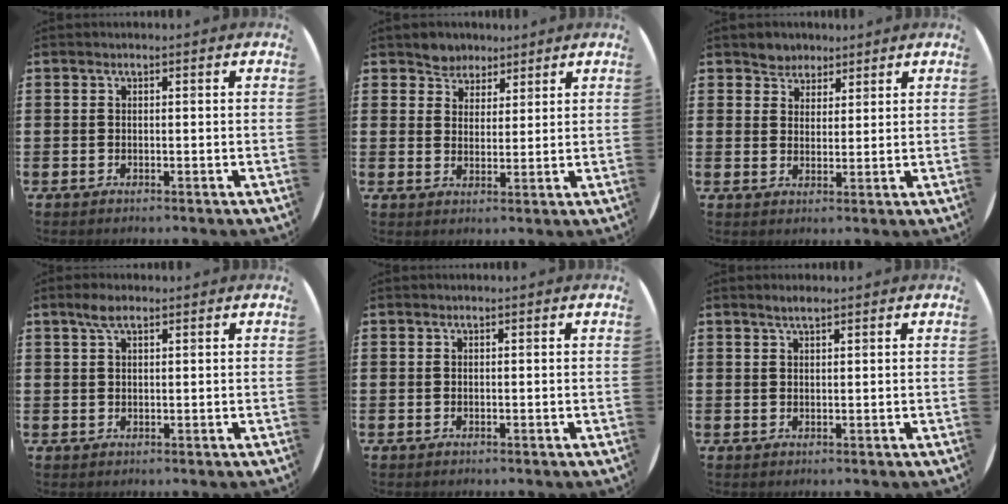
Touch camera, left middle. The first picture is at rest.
{"total": 3.4, "force": [2.9, 1.8, -0.5], "torque": [-0.006, 0.000, 0.056]}
{"total": 3.0, "force": [2.5, 1.5, -0.5], "torque": [-0.001, 0.003, 0.049]}
{"total": 2.5, "force": [1.6, 1.1, 1.6], "torque": [-0.027, 0.003, 0.027]}
{"total": 0.0}
{"total": 1.4, "force": [1.2, 0.2, 0.7], "torque": [-0.016, 0.002, 0.021]}